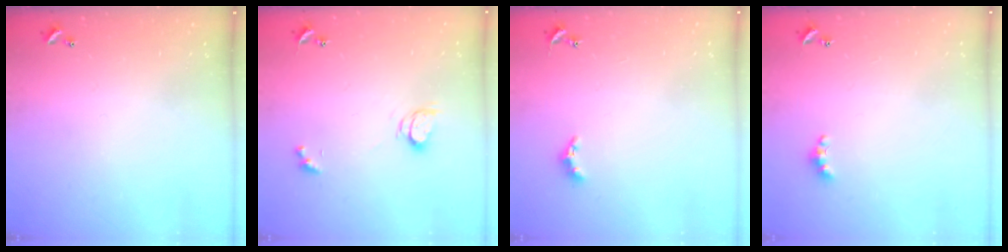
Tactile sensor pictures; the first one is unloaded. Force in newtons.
{"total": 2.5, "press": 2.5, "slide": 0.4}
{"total": 2.4, "press": 2.3, "slide": 0.5}
{"total": 2.8, "press": 2.8, "slide": 0.6}